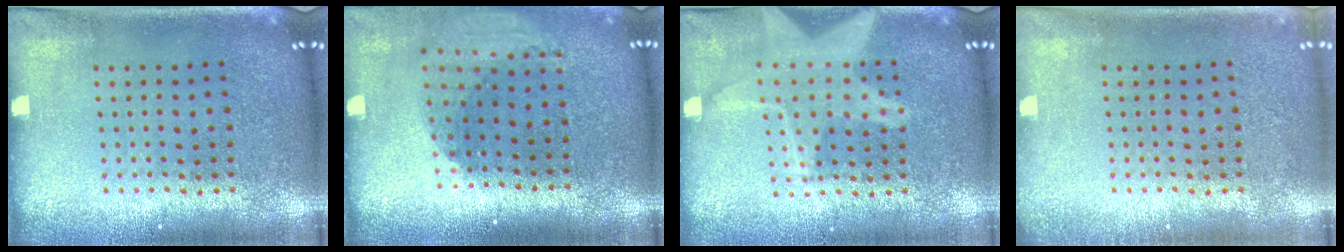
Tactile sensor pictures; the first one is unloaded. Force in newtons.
{"total": 1.9, "press": 1.5, "slide": 1.2}
{"total": 2.6, "press": 2.6, "slide": 0.4}
{"total": 0.8, "press": 0.8, "slide": 0.1}